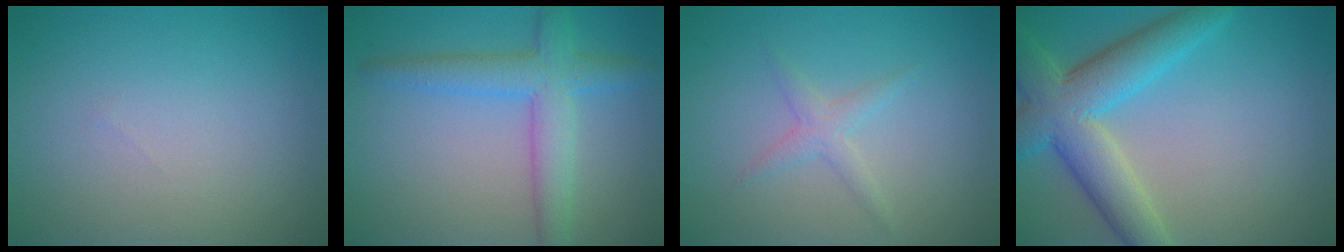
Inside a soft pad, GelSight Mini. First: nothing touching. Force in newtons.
{"total": 4.8, "press": 4.8, "slide": 0.1}
{"total": 1.6, "press": 1.6, "slide": 0.1}
{"total": 7.5, "press": 7.5, "slide": 0.4}